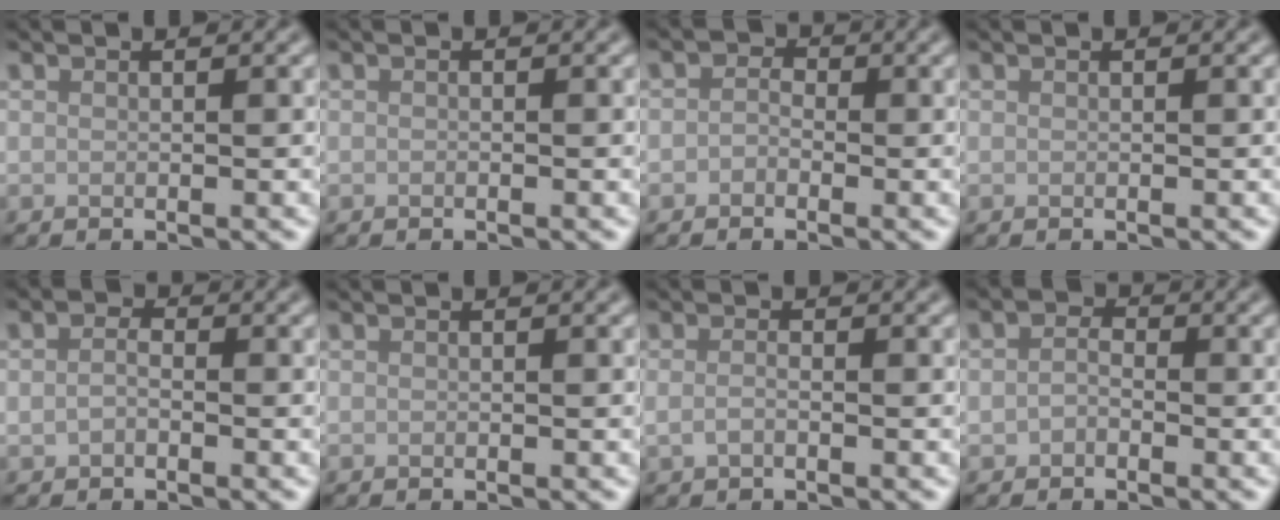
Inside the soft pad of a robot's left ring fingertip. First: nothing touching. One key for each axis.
{"total": 0.0}
{"total": 1.3, "fx": -0.4, "fy": 1.2, "fz": 0.4, "tx": -0.001, "ty": 0.000, "tz": -0.015}
{"total": 0.0}
{"total": 1.4, "fx": -0.3, "fy": 1.1, "fz": 0.9, "tx": -0.019, "ty": 0.002, "tz": -0.011}
{"total": 0.0}
{"total": 1.1, "fx": -0.3, "fy": 0.5, "fz": 0.8, "tx": -0.022, "ty": -0.002, "tz": -0.010}
{"total": 1.5, "fx": -0.5, "fy": 1.2, "fz": 0.7, "tx": -0.011, "ty": 0.002, "tz": -0.017}